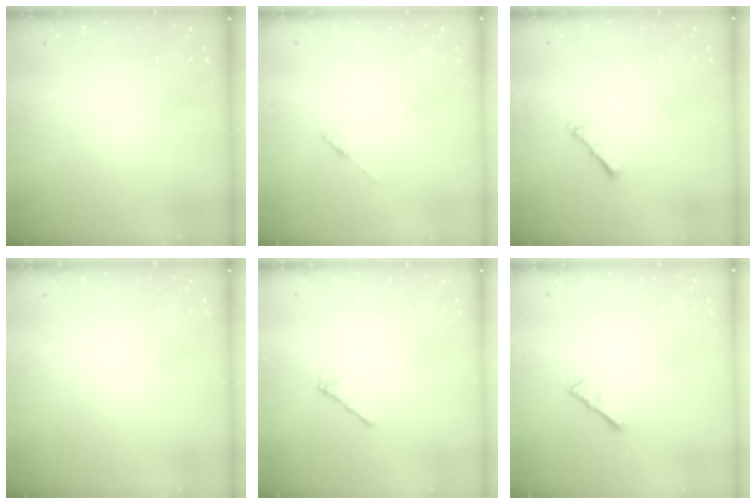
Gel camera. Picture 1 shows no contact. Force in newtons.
{"total": 1.8, "press": 1.7, "slide": 0.3}
{"total": 1.8, "press": 1.8, "slide": 0.5}
{"total": 0.0}
{"total": 1.7, "press": 1.6, "slide": 0.5}
{"total": 2.3, "press": 2.2, "slide": 0.4}